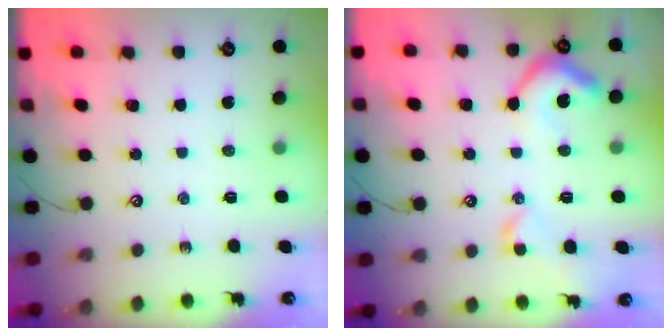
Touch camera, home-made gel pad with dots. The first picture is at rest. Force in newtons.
{"total": 8.8, "press": 8.7, "slide": 1.1}